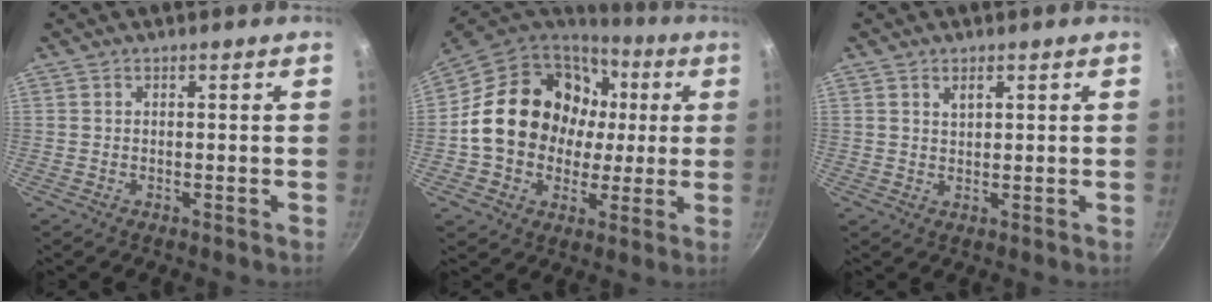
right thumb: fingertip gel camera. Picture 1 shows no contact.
{"total": 22.0, "force": [2.3, 18.3, 11.9], "torque": [-0.186, 0.037, 0.046]}
{"total": 2.0, "force": [1.0, 1.2, 1.3], "torque": [-0.015, -0.002, 0.019]}